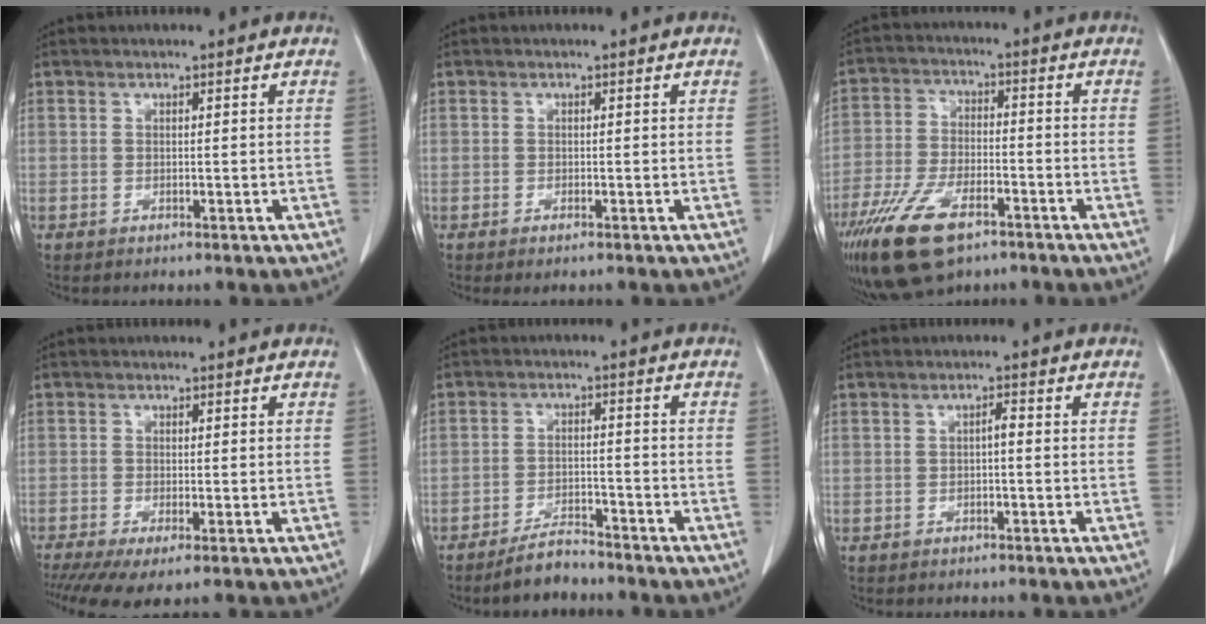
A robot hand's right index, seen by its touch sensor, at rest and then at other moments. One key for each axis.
{"total": 0.9, "fx": -0.6, "fy": 0.1, "fz": 0.6, "tx": -0.013, "ty": -0.003, "tz": -0.007}
{"total": 12.8, "fx": -8.0, "fy": 5.4, "fz": 8.4, "tx": -0.170, "ty": -0.014, "tz": -0.144}
{"total": 6.1, "fx": -3.7, "fy": 1.4, "fz": 4.6, "tx": -0.078, "ty": -0.016, "tz": -0.066}
{"total": 4.6, "fx": -4.2, "fy": 1.0, "fz": 1.5, "tx": -0.030, "ty": -0.007, "tz": -0.076}
{"total": 1.2, "fx": -0.2, "fy": 0.3, "fz": 1.1, "tx": -0.018, "ty": 0.004, "tz": -0.003}